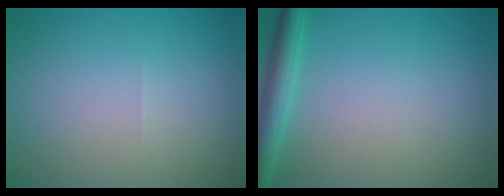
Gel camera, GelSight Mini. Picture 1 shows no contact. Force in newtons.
{"total": 3.0, "press": 3.0, "slide": 0.2}